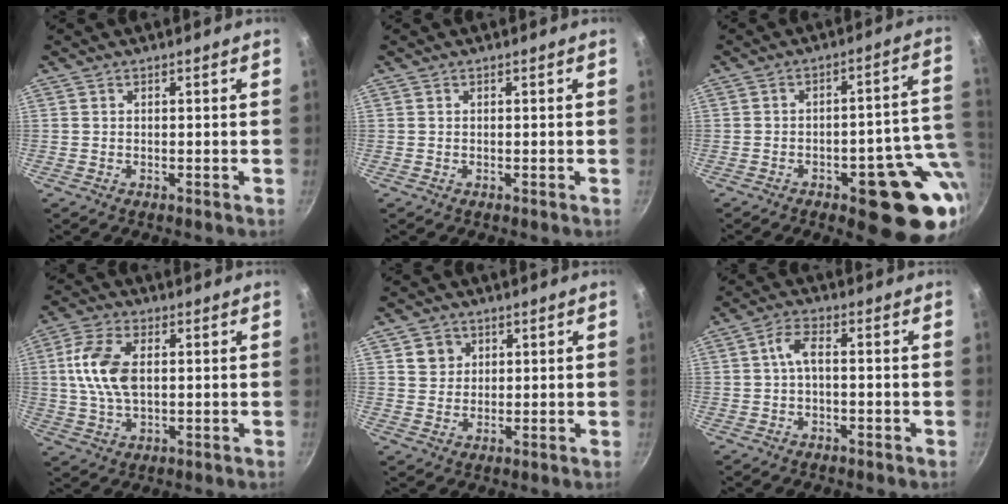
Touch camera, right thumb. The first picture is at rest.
{"total": 0.0}
{"total": 17.8, "force": [-4.2, 7.5, 15.6], "torque": [-0.134, 0.020, -0.048]}
{"total": 10.4, "force": [1.5, 5.8, 8.4], "torque": [-0.163, 0.009, 0.025]}
{"total": 4.2, "force": [1.6, 3.7, 1.0], "torque": [0.008, 0.003, 0.028]}
{"total": 4.0, "force": [-0.7, 1.7, 3.5], "torque": [-0.071, 0.020, -0.016]}